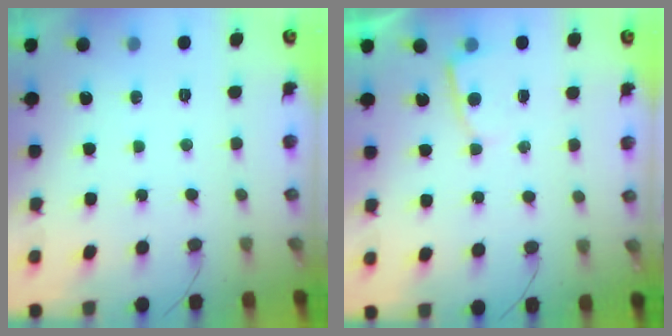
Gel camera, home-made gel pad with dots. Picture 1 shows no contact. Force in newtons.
{"total": 3.6, "press": 3.6, "slide": 0.4}